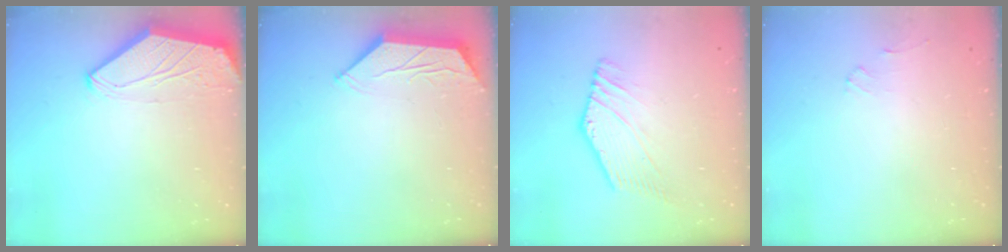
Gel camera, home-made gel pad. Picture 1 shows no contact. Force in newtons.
{"total": 3.6, "press": 3.5, "slide": 0.5}
{"total": 1.7, "press": 1.3, "slide": 1.1}
{"total": 0.6, "press": 0.5, "slide": 0.4}